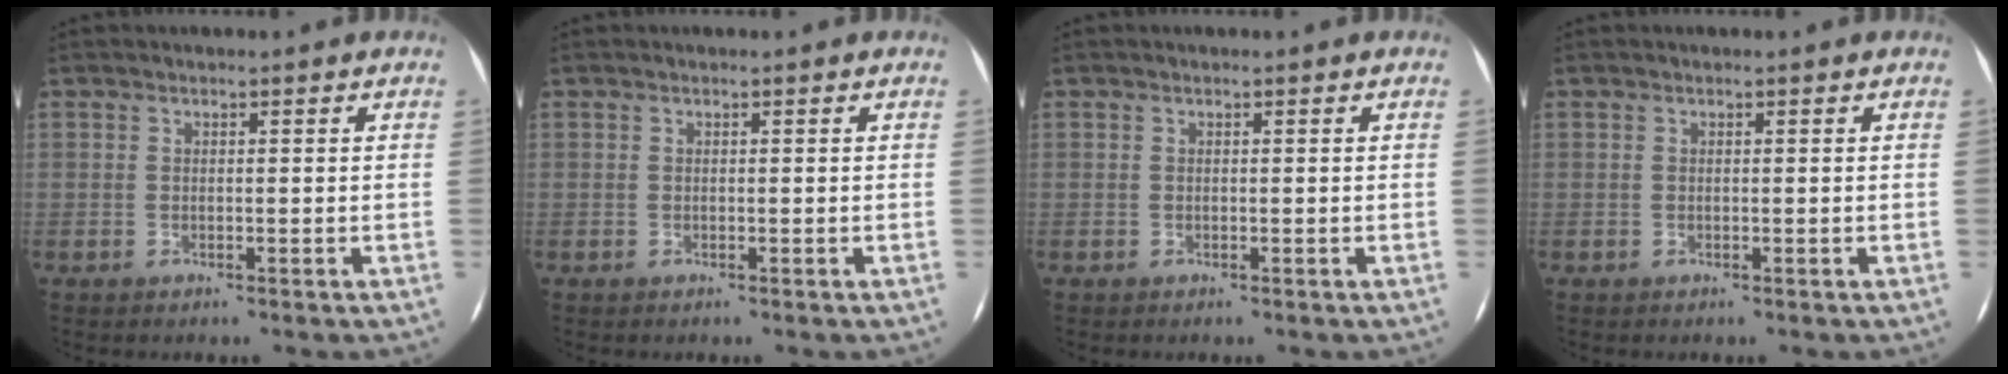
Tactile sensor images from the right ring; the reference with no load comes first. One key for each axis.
{"total": 0.0}
{"total": 0.0}
{"total": 0.0}